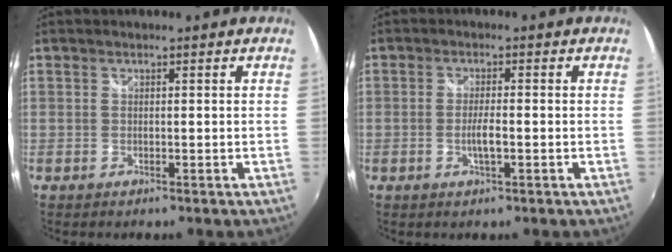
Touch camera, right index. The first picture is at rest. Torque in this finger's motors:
{"motor_torque": [0.13, -0.09, 0.08, 0.05]}